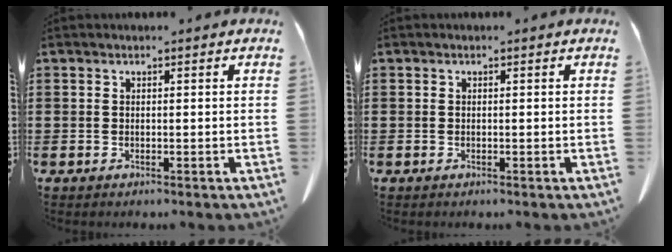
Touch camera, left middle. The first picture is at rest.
{"total": 0.0}